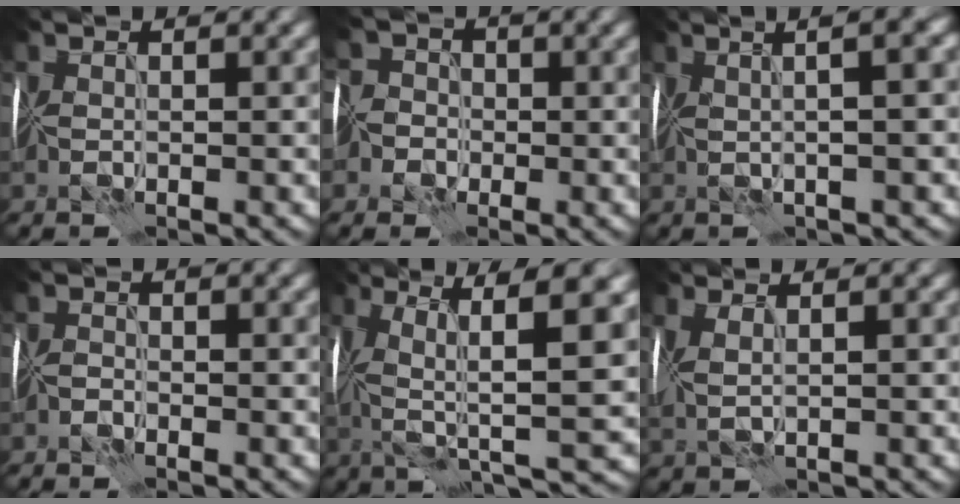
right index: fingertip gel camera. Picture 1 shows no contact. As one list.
[{"total": 4.8, "force": [-1.9, 4.1, 1.3], "torque": [-0.004, 0.011, -0.071]}, {"total": 8.3, "force": [2.6, 3.0, 7.3], "torque": [-0.059, 0.048, 0.009]}, {"total": 0.8, "force": [-0.8, 0.0, 0.0], "torque": [-0.001, 0.003, -0.020]}, {"total": 9.5, "force": [1.3, 2.1, 9.2], "torque": [-0.169, 0.006, 0.023]}, {"total": 2.4, "force": [1.1, 0.7, 2.0], "torque": [-0.039, 0.013, 0.024]}]